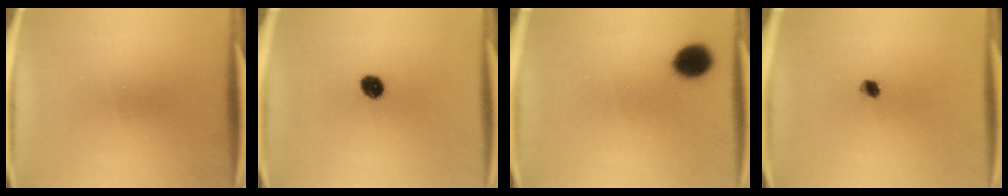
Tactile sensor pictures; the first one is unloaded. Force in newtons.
{"total": 4.8}
{"total": 7.2}
{"total": 2.1}